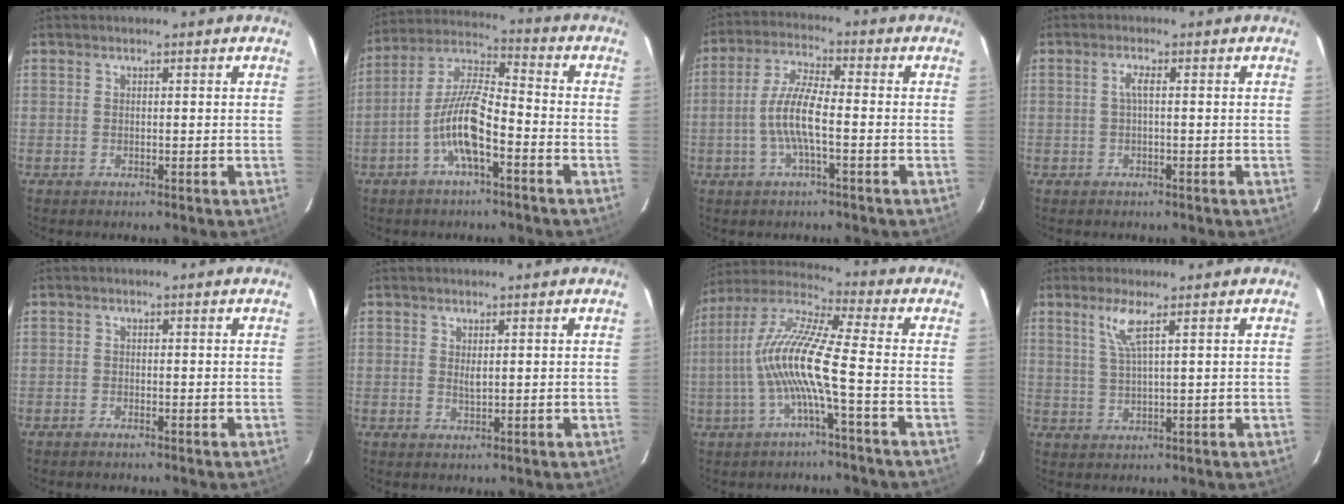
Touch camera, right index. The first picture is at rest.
{"total": 10.5, "force": [-4.6, 2.5, 9.1], "torque": [-0.194, 0.007, -0.091]}
{"total": 8.0, "force": [-1.9, 1.4, 7.6], "torque": [-0.159, 0.006, -0.040]}
{"total": 1.7, "force": [0.0, 0.1, 1.7], "torque": [-0.033, 0.004, -0.002]}
{"total": 0.9, "force": [-0.8, 0.2, 0.2], "torque": [-0.008, 0.002, -0.018]}
{"total": 1.4, "force": [0.4, 0.6, 1.2], "torque": [-0.022, -0.001, 0.008]}
{"total": 12.3, "force": [-2.9, 0.1, 11.9], "torque": [-0.238, 0.007, -0.056]}
{"total": 4.1, "force": [2.2, -0.1, 3.5], "torque": [-0.073, -0.002, 0.048]}